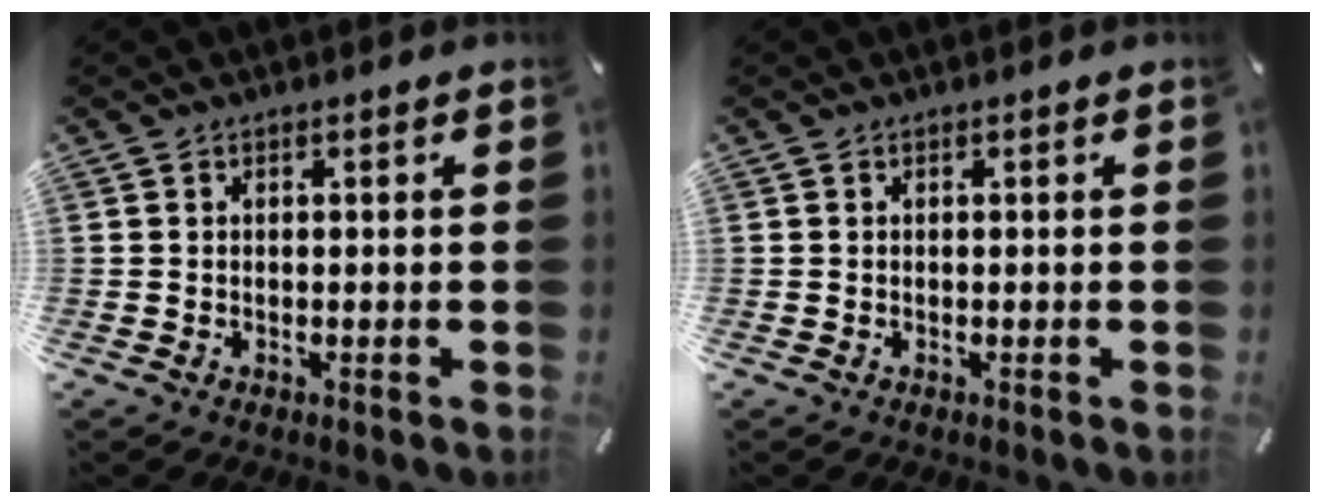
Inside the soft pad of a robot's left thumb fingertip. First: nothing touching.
{"total": 0.0}